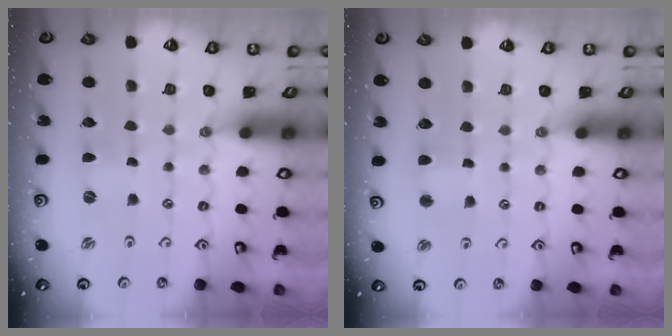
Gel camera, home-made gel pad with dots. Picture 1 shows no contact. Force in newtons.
{"total": 3.9, "press": 3.9, "slide": 0.2}